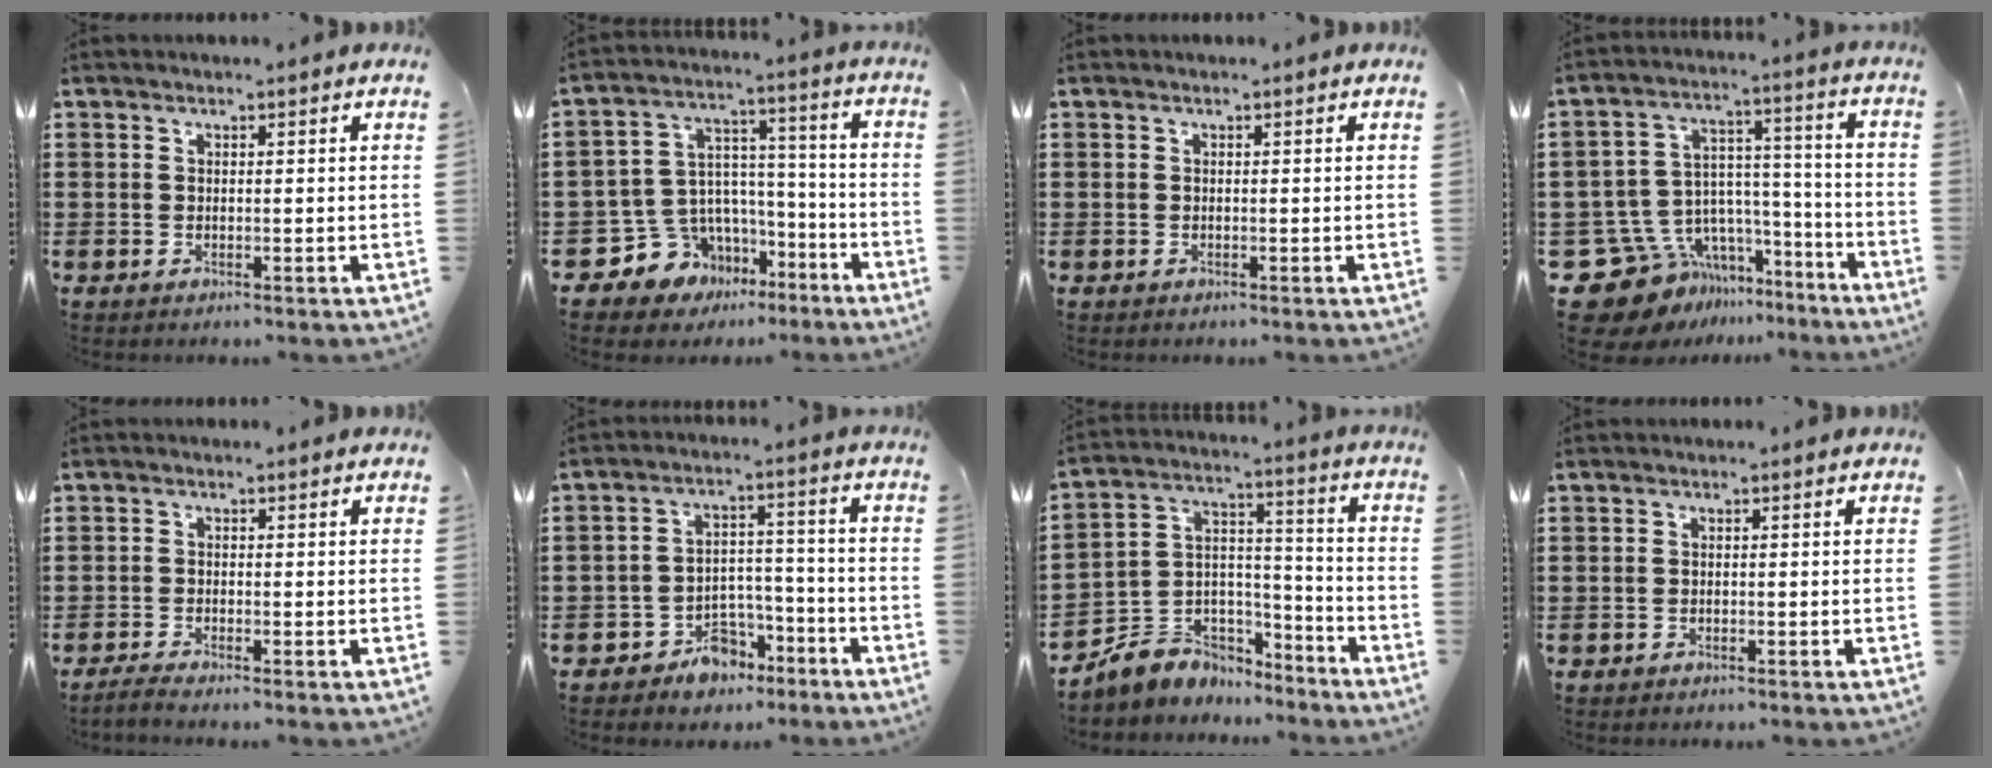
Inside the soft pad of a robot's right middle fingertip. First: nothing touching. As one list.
[{"total": 7.8, "force": [-4.3, 6.5, 0.3], "torque": [-0.045, 0.000, -0.075]}, {"total": 0.0}, {"total": 11.0, "force": [-8.1, 7.1, 2.2], "torque": [-0.081, 0.009, -0.150]}, {"total": 1.1, "force": [-1.0, -0.1, 0.5], "torque": [-0.009, -0.004, -0.018]}, {"total": 5.6, "force": [-4.8, 2.7, 0.8], "torque": [-0.018, 0.016, -0.094]}, {"total": 6.4, "force": [-4.8, 4.1, -1.0], "torque": [-0.011, 0.000, -0.098]}, {"total": 0.6, "force": [-0.6, 0.3, -0.1], "torque": [0.000, -0.001, -0.012]}]